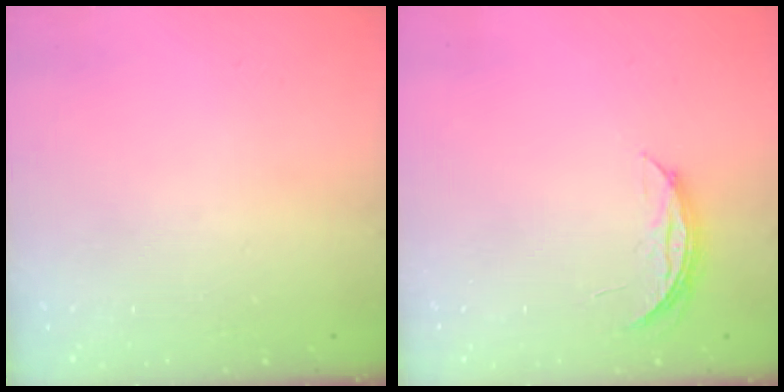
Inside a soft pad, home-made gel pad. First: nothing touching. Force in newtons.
{"total": 4.2, "press": 4.2, "slide": 0.5}